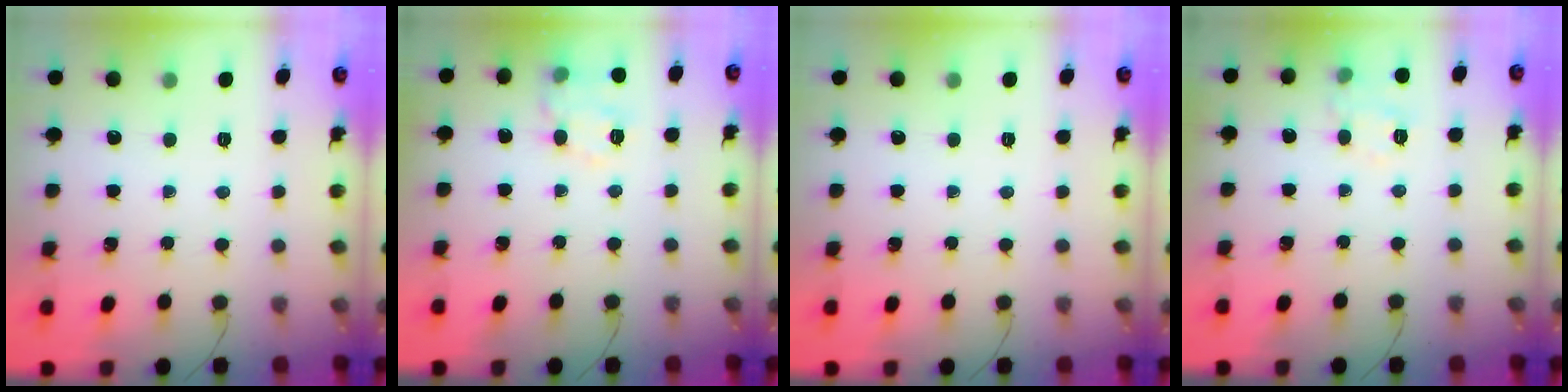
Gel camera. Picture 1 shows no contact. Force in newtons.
{"total": 11.6, "press": 11.6, "slide": 0.4}
{"total": 0.0}
{"total": 8.9, "press": 8.8, "slide": 1.0}